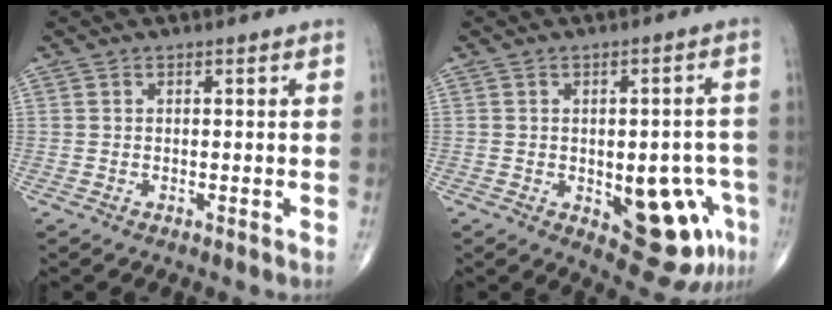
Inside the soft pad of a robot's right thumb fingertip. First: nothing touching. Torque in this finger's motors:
{"motor_torque": [1.61, 1.33, 0.93, -0.78, 0.09]}